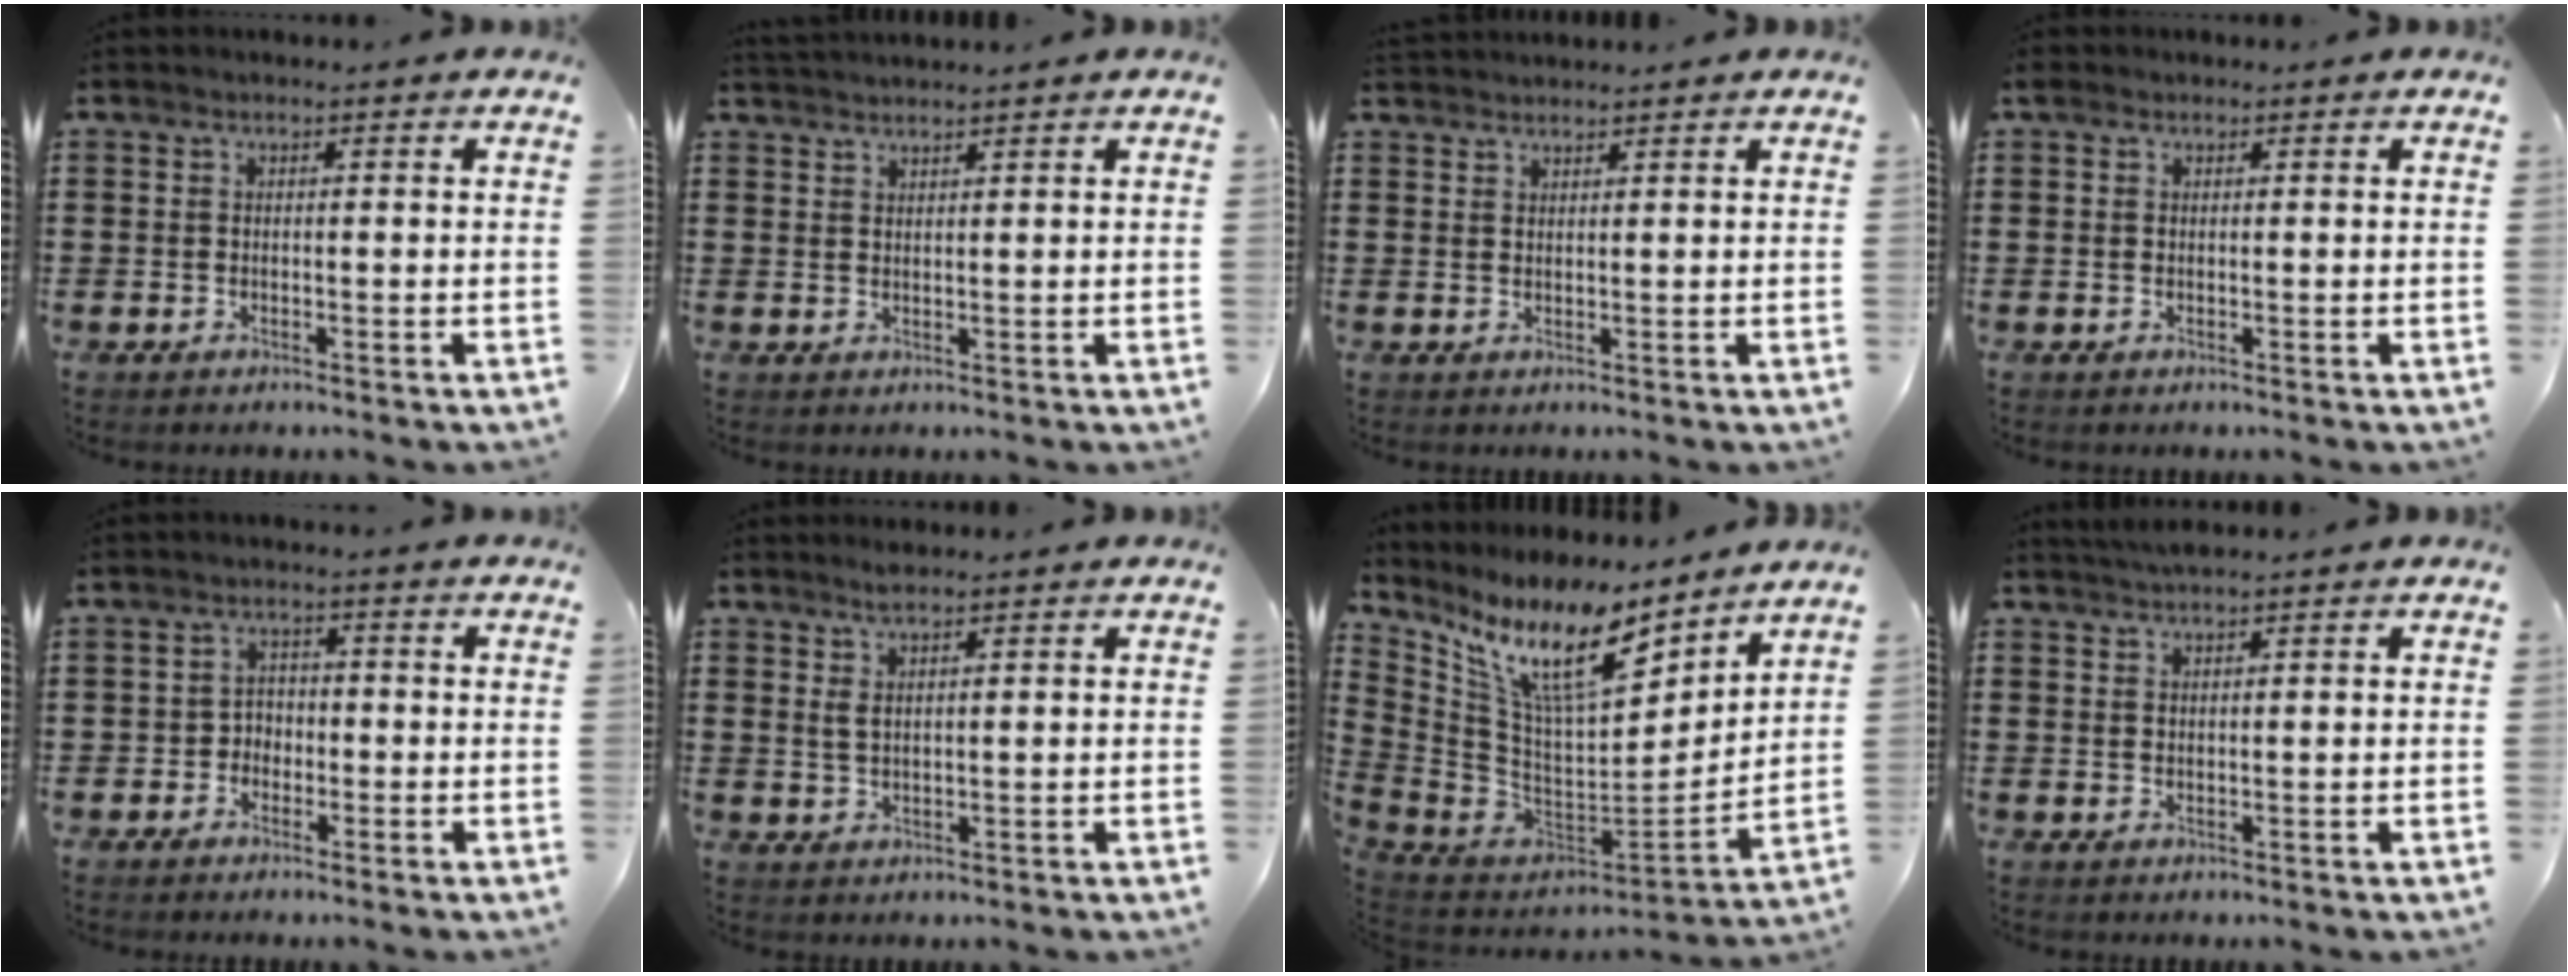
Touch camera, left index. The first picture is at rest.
{"total": 1.6, "force": [1.6, -0.2, 0.2], "torque": [-0.006, 0.001, 0.032]}
{"total": 1.5, "force": [1.5, 0.0, 0.0], "torque": [-0.003, 0.001, 0.030]}
{"total": 0.8, "force": [0.2, 0.6, 0.5], "torque": [-0.011, 0.006, 0.003]}
{"total": 2.3, "force": [-1.2, 1.9, 0.6], "torque": [-0.020, 0.006, -0.028]}
{"total": 2.9, "force": [1.8, 0.9, 2.1], "torque": [-0.045, 0.005, 0.032]}
{"total": 13.9, "force": [8.9, 3.3, 10.1], "torque": [-0.235, -0.056, 0.151]}
{"total": 1.7, "force": [1.5, -0.1, 0.8], "torque": [-0.016, 0.000, 0.029]}